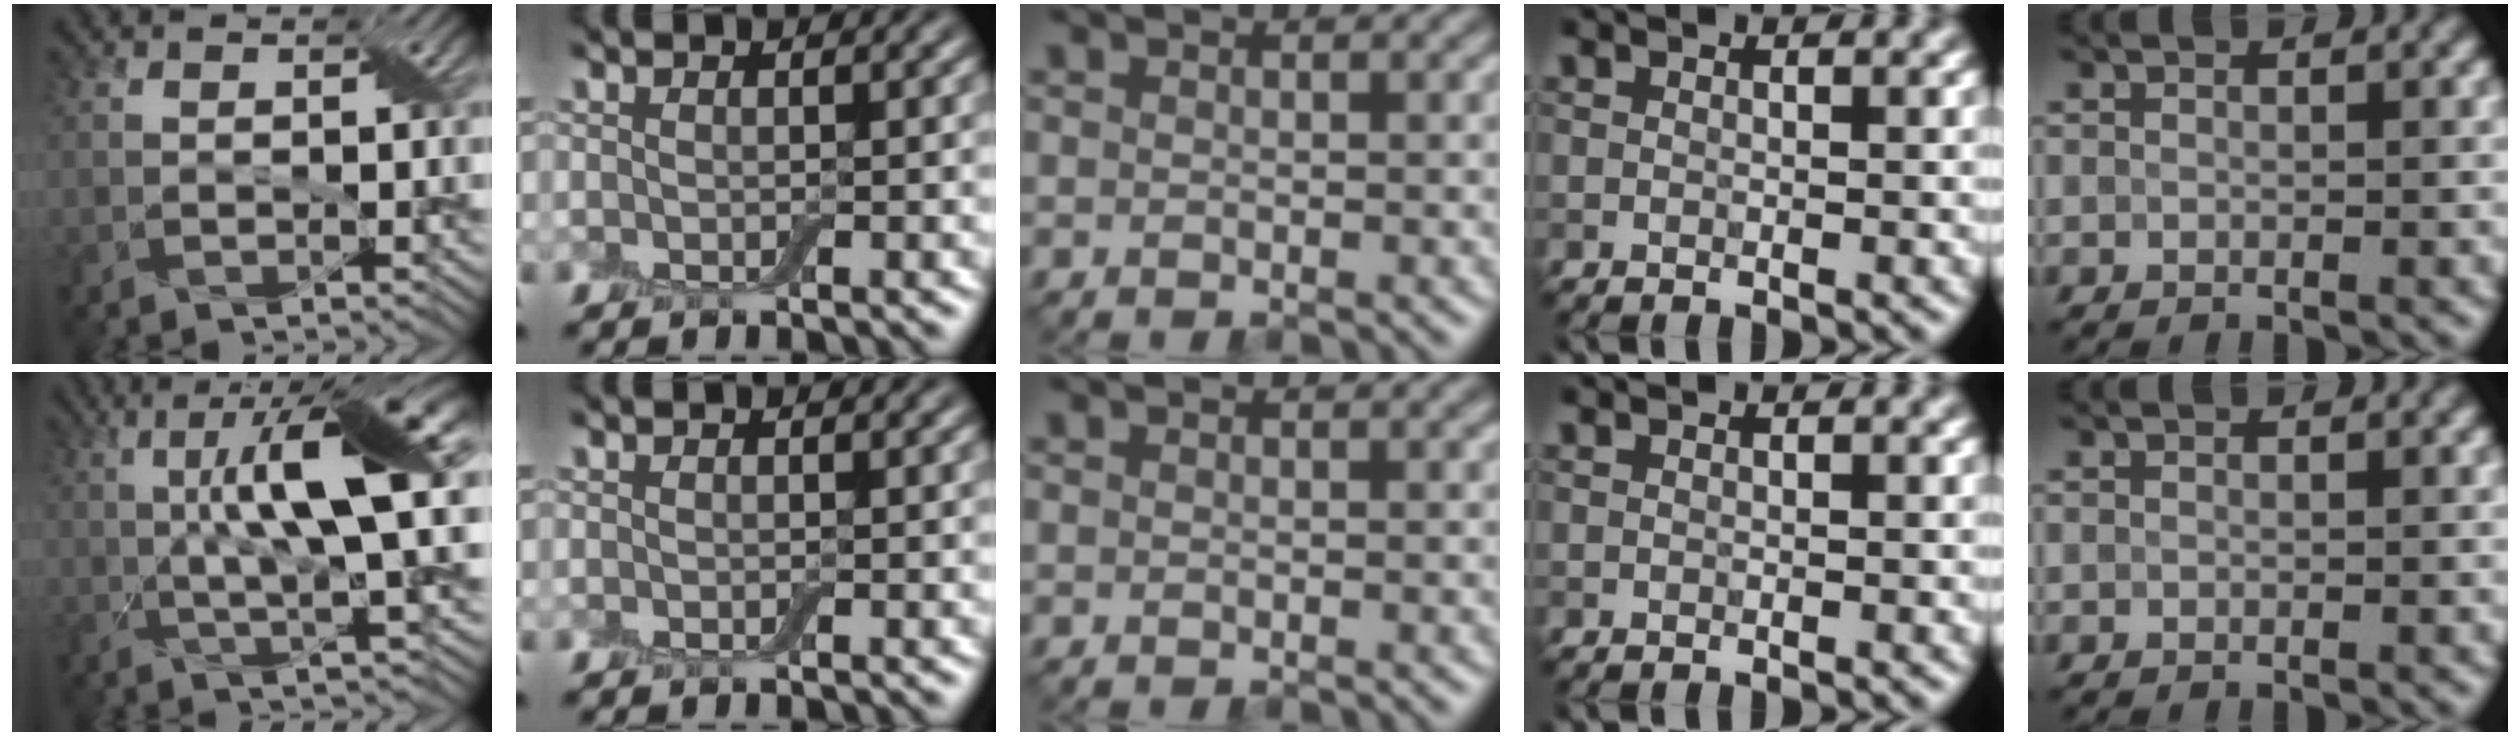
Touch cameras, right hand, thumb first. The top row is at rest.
{"thumb": {"total": 12.1, "force": [2.1, 2.7, 11.6], "torque": [-0.197, 0.013, 0.034]}}